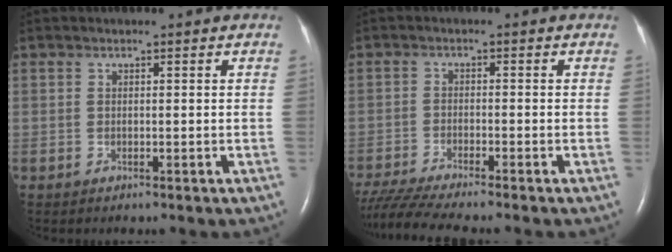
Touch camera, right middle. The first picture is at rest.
{"total": 9.3, "force": [-8.2, -0.7, 4.2], "torque": [-0.073, -0.025, -0.141]}